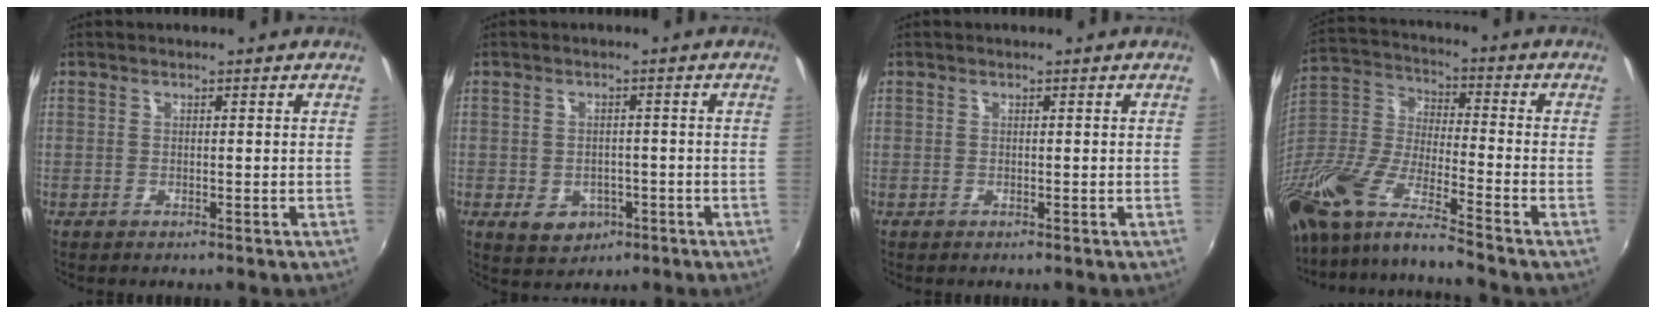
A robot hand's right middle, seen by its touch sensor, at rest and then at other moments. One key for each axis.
{"total": 5.8, "fx": -2.3, "fy": 4.6, "fz": 2.7, "tx": -0.062, "ty": -0.003, "tz": -0.023}
{"total": 0.0}
{"total": 18.5, "fx": -13.9, "fy": 2.6, "fz": 11.9, "tx": -0.234, "ty": -0.039, "tz": -0.280}